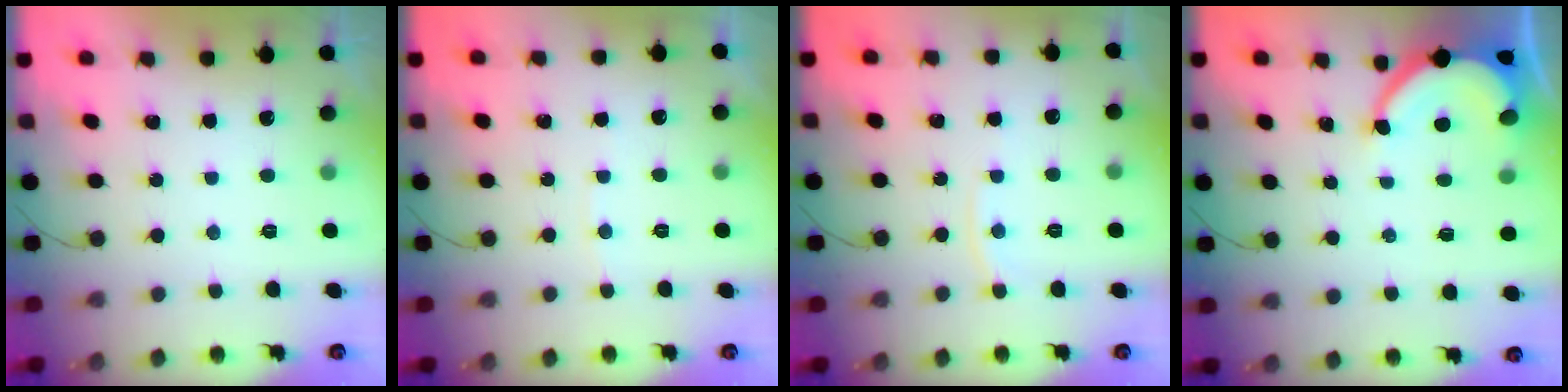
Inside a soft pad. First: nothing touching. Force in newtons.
{"total": 2.2, "press": 2.2, "slide": 0.3}
{"total": 4.1, "press": 4.0, "slide": 0.5}
{"total": 6.1, "press": 6.1, "slide": 0.8}